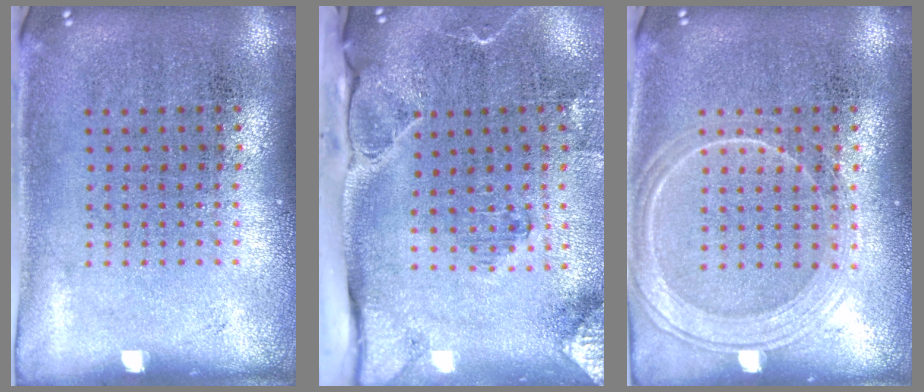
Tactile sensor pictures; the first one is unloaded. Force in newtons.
{"total": 3.0, "press": 2.3, "slide": 1.9}
{"total": 2.4, "press": 2.4, "slide": 0.4}